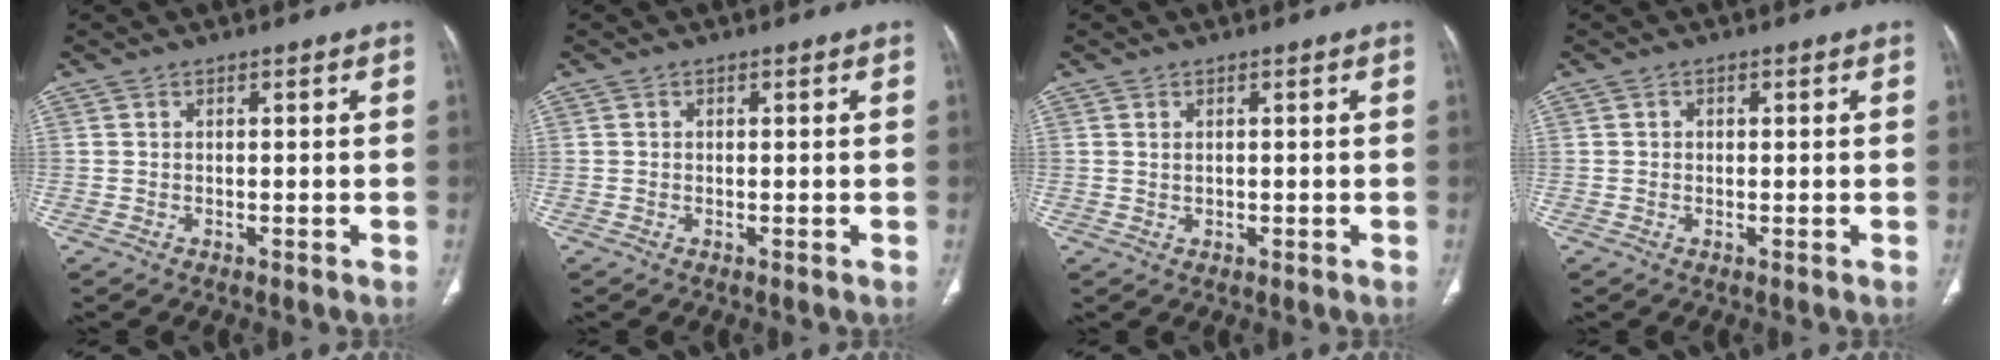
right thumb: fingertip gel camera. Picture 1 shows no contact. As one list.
[{"total": 0.0}, {"total": 0.8, "force": [0.3, 0.5, 0.5], "torque": [-0.009, -0.001, 0.008]}, {"total": 0.7, "force": [0.1, 0.7, 0.3], "torque": [0.001, 0.002, 0.000]}]